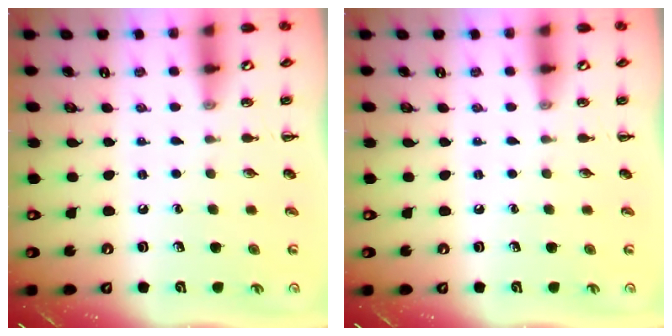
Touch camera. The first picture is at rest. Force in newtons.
{"total": 0.0}